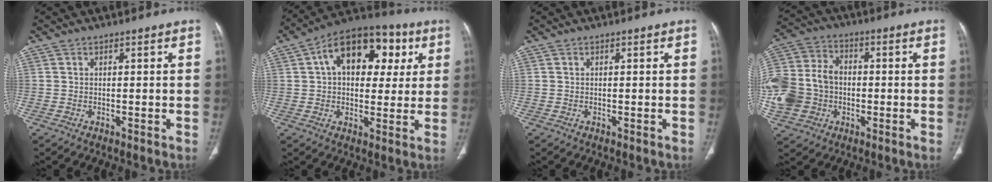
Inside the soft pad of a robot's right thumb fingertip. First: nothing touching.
{"total": 18.4, "force": [5.5, 11.4, 13.4], "torque": [-0.160, 0.015, 0.073]}
{"total": 0.0}
{"total": 16.9, "force": [-2.4, 14.0, 9.2], "torque": [-0.203, 0.028, -0.042]}